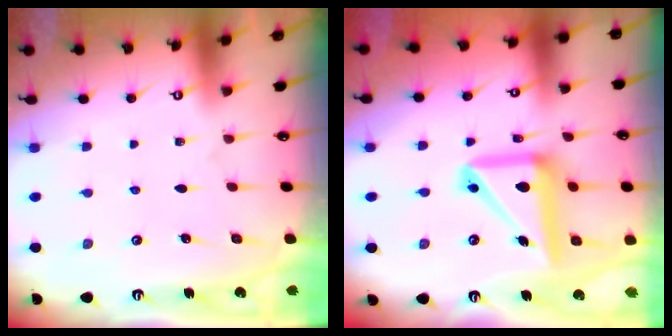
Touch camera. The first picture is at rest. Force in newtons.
{"total": 15.0, "press": 14.9, "slide": 2.1}